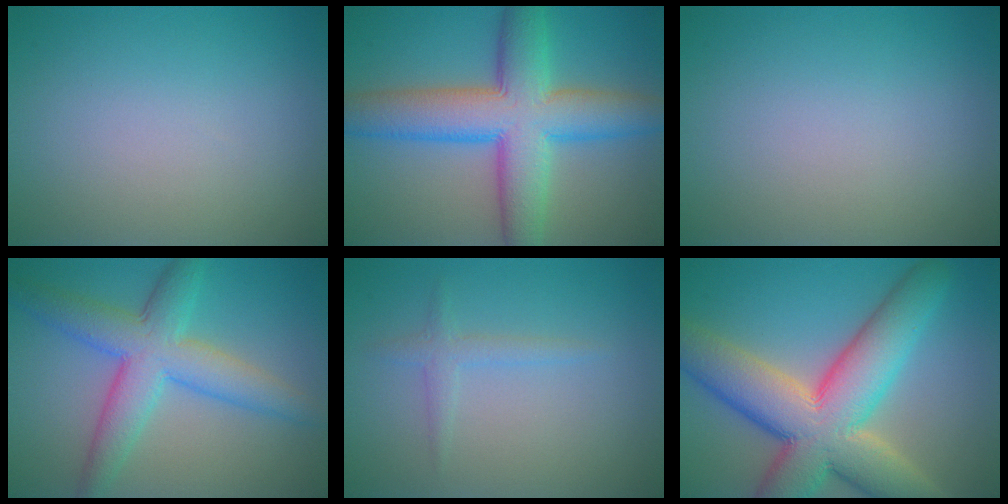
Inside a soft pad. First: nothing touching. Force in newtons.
{"total": 9.7, "press": 9.7, "slide": 0.1}
{"total": 0.0}
{"total": 6.6, "press": 6.6, "slide": 0.1}
{"total": 1.5, "press": 1.4, "slide": 0.2}
{"total": 12.6, "press": 12.6, "slide": 0.9}